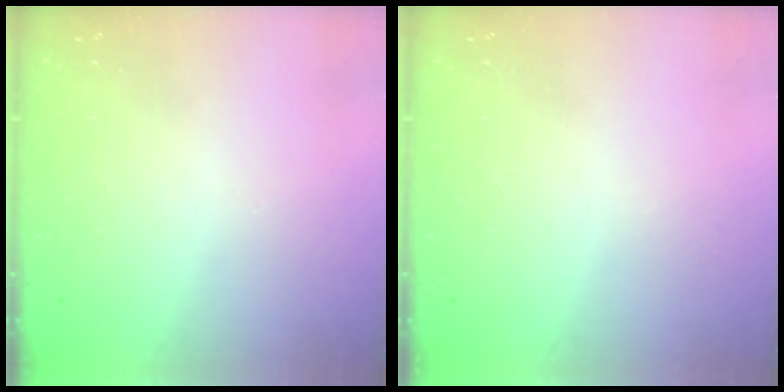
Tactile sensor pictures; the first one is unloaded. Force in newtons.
{"total": 0.0}